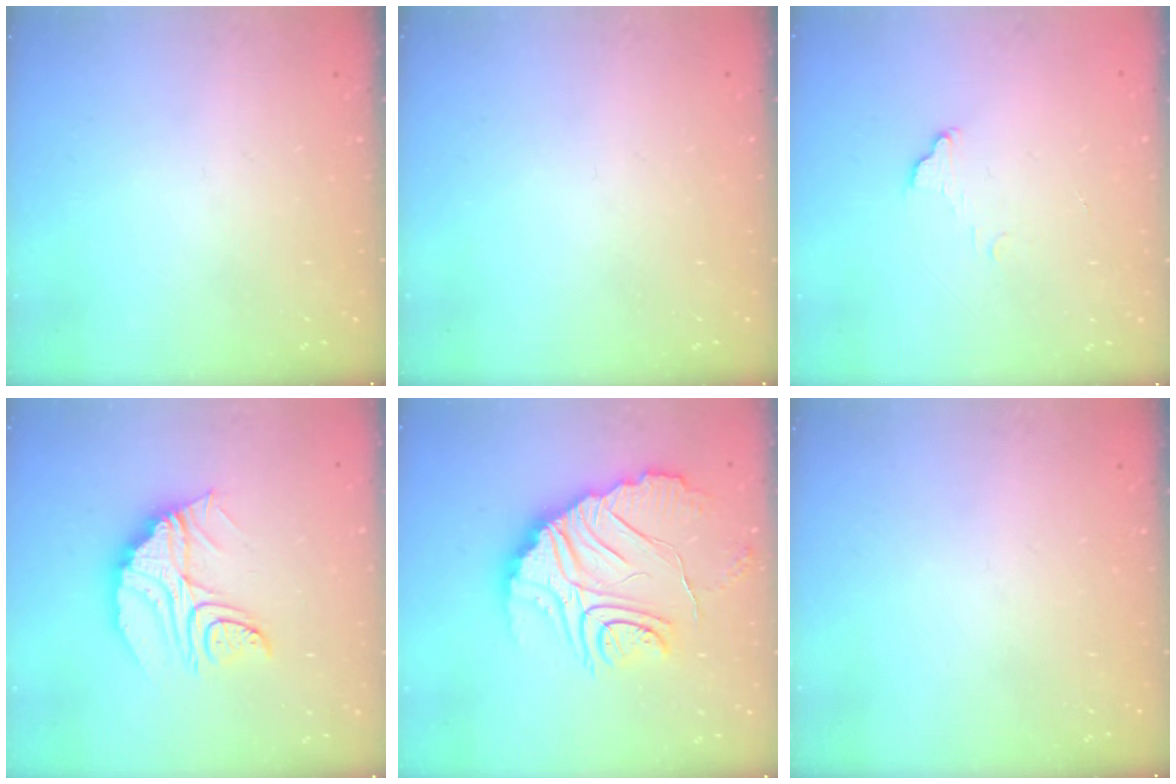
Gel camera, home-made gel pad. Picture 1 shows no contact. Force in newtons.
{"total": 0.0}
{"total": 5.0, "press": 5.0, "slide": 0.3}
{"total": 13.6, "press": 13.6, "slide": 1.2}
{"total": 18.5, "press": 18.4, "slide": 2.3}
{"total": 0.0}